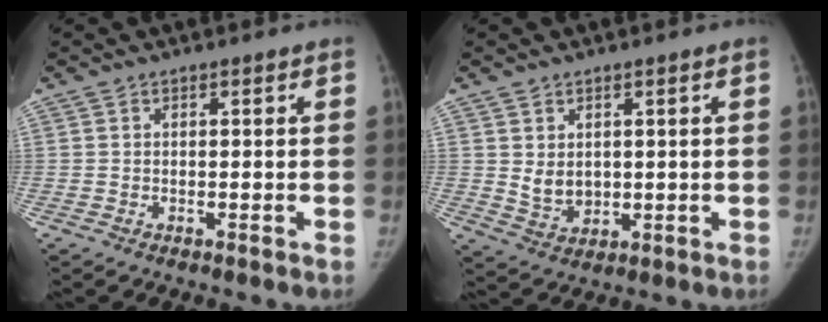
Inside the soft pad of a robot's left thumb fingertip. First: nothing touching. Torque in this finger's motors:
{"motor_torque": [0.05, 0.12, 0.10, 0.04, 0.02]}